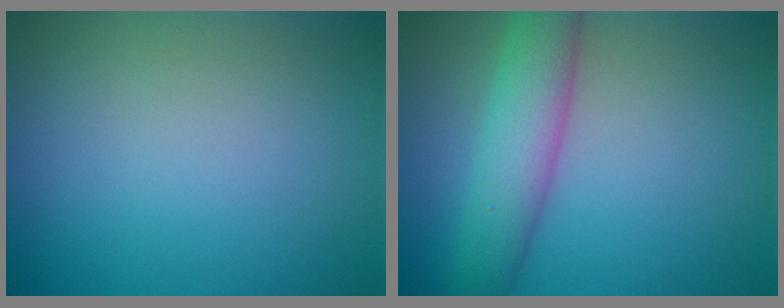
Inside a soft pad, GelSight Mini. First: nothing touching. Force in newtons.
{"total": 5.5, "press": 5.5, "slide": 0.1}